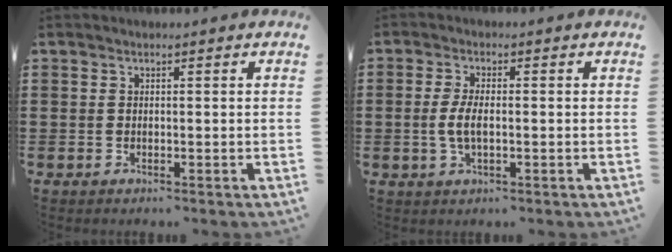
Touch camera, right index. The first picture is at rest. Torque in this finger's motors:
{"motor_torque": [2.14, 0.00, 0.32, 0.13]}